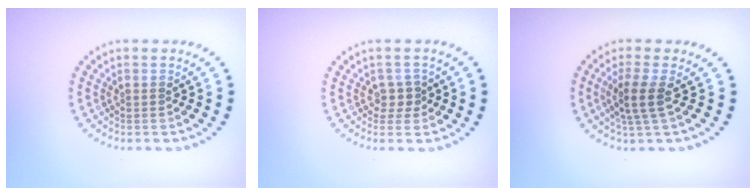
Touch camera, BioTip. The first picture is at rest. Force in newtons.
{"total": 1.6, "press": 1.3, "slide": 0.9}
{"total": 2.5, "press": 2.0, "slide": 1.6}